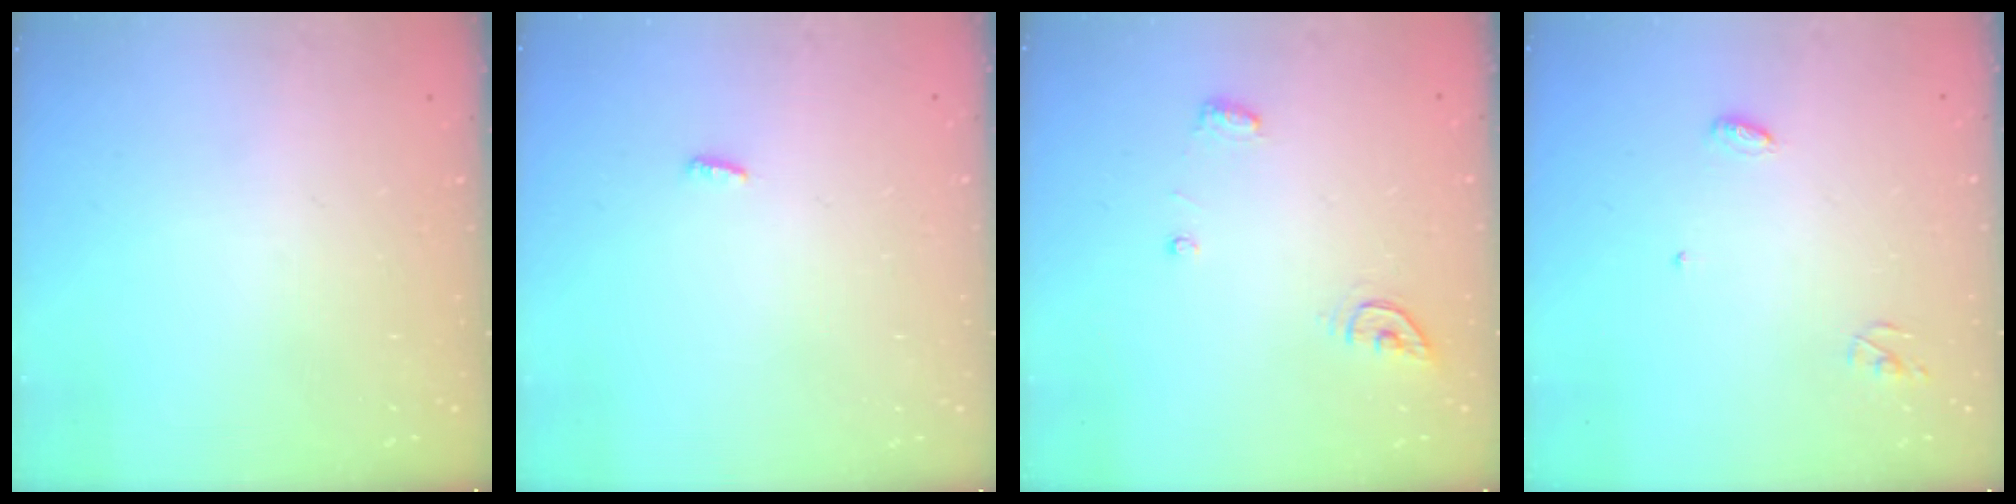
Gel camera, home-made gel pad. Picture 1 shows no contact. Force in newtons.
{"total": 3.0, "press": 2.9, "slide": 0.8}
{"total": 5.5, "press": 5.5, "slide": 0.2}
{"total": 3.5, "press": 3.5, "slide": 0.2}